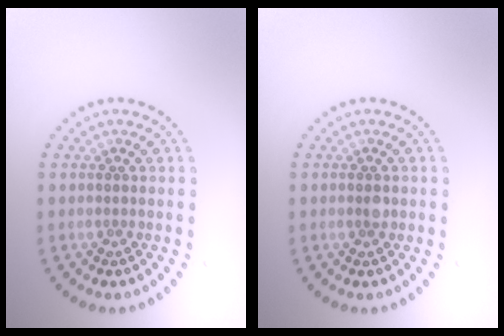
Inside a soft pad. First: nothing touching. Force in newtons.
{"total": 1.0, "press": 1.0, "slide": 0.1}